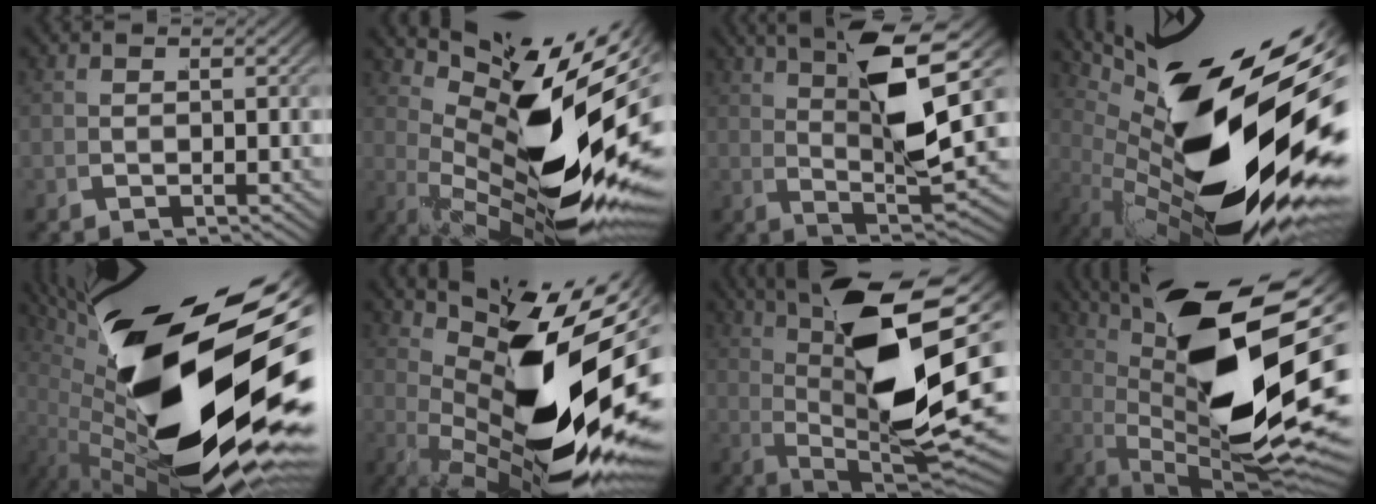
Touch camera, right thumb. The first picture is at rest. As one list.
[{"total": 19.6, "force": [0.3, 7.7, 18.0], "torque": [-0.289, -0.011, 0.031]}, {"total": 11.2, "force": [3.1, 3.5, 10.2], "torque": [-0.173, 0.001, 0.057]}, {"total": 26.8, "force": [-0.4, 11.0, 24.4], "torque": [-0.406, -0.020, 0.022]}, {"total": 30.1, "force": [-0.8, 13.4, 26.9], "torque": [-0.467, -0.025, 0.019]}, {"total": 21.6, "force": [0.2, 8.7, 19.7], "torque": [-0.316, -0.013, 0.030]}, {"total": 20.5, "force": [2.2, 9.3, 18.2], "torque": [-0.314, -0.026, 0.064]}, {"total": 25.8, "force": [2.4, 11.9, 22.8], "torque": [-0.409, -0.040, 0.076]}]